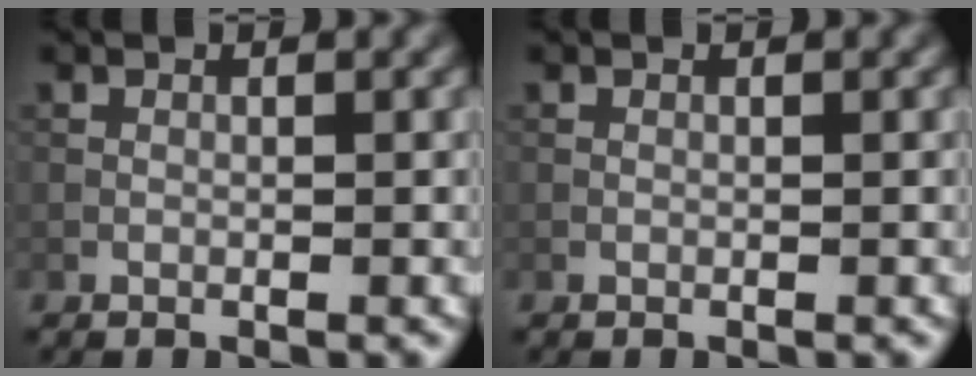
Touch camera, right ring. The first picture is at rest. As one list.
[{"total": 0.0}]